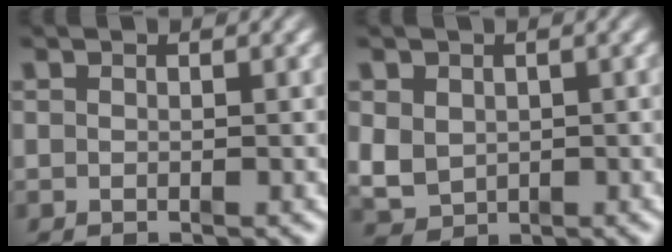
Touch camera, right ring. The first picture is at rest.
{"total": 4.6, "force": [-0.3, 4.1, 1.9], "torque": [-0.060, -0.030, 0.014]}